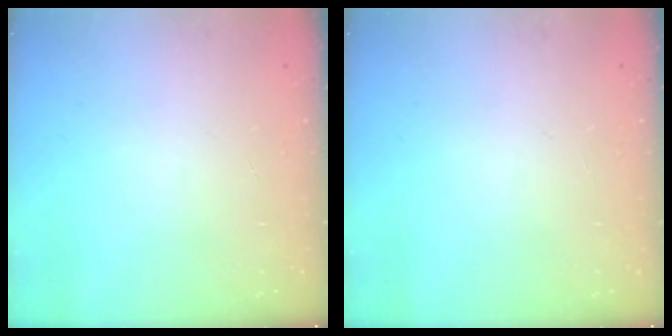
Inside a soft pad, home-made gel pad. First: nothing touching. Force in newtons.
{"total": 0.0}